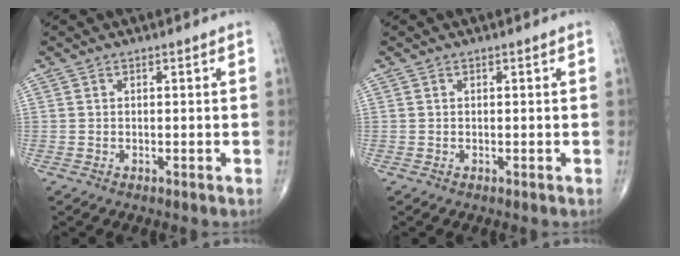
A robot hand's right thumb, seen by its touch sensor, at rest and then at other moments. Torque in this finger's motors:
{"motor_torque": [0.08, 0.07, -0.10, -0.08, 0.01]}